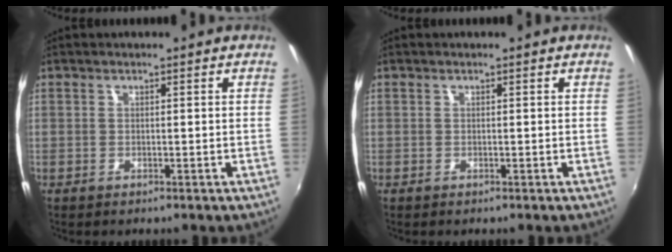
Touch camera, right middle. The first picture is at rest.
{"total": 0.0}